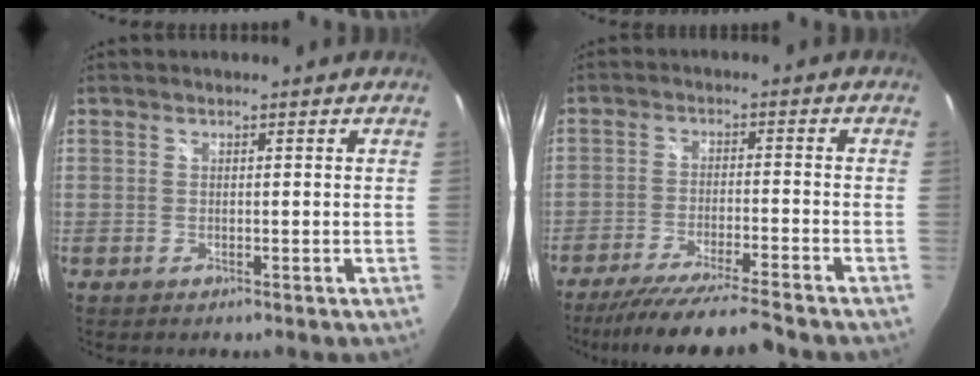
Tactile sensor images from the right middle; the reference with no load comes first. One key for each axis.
{"total": 12.7, "fx": -11.3, "fy": -0.6, "fz": 5.8, "tx": -0.120, "ty": -0.020, "tz": -0.187}